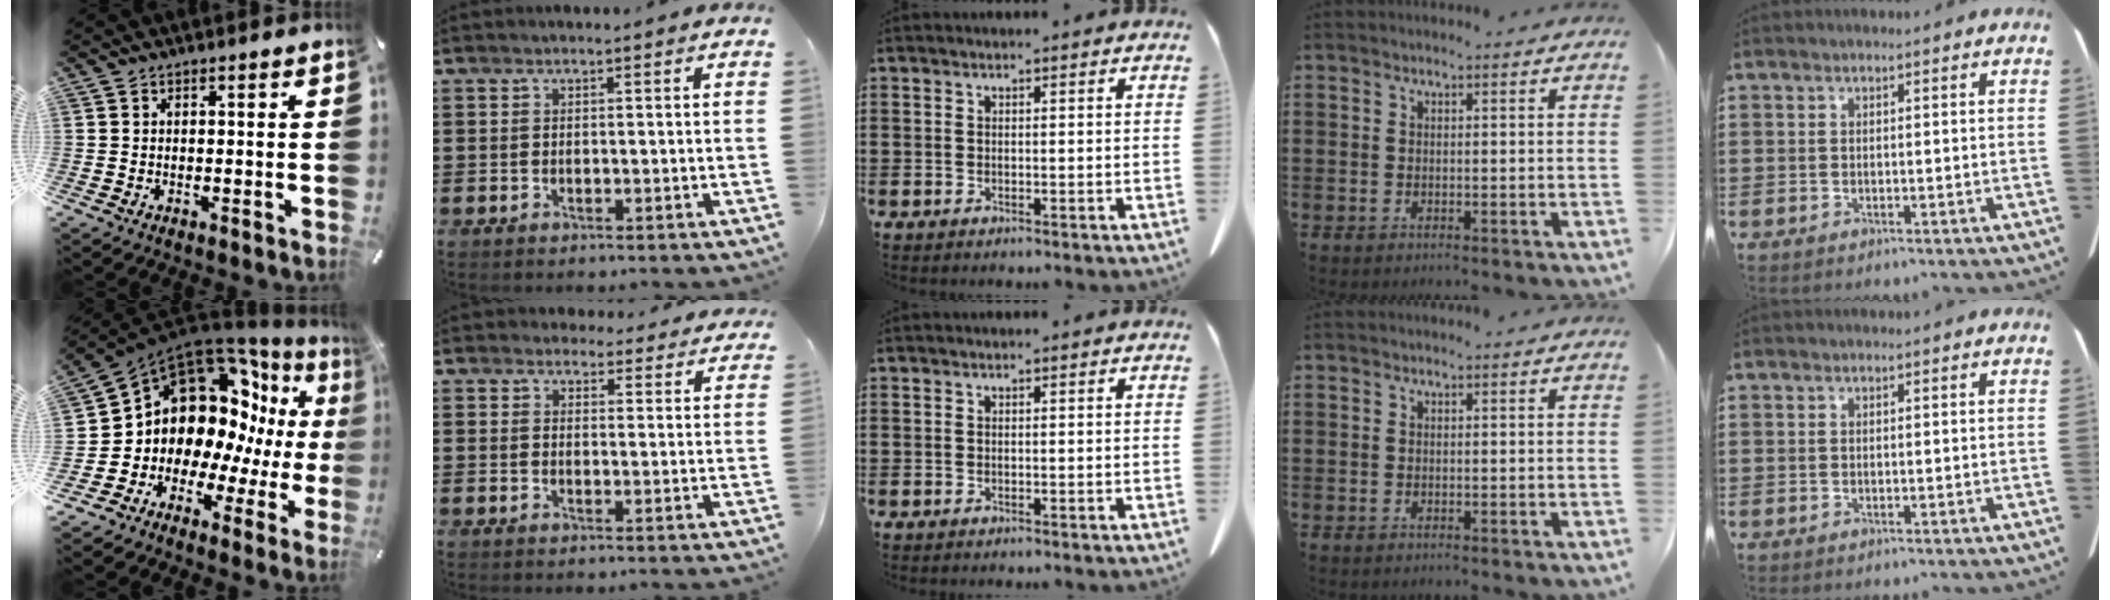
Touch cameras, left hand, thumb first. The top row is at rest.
{"thumb": {"total": 14.9, "force": [4.8, 11.6, 8.0], "torque": [-0.143, -0.088, 0.096]}, "index": {"total": 4.0, "force": [3.9, 1.0, 0.5], "torque": [-0.014, -0.014, 0.071]}}